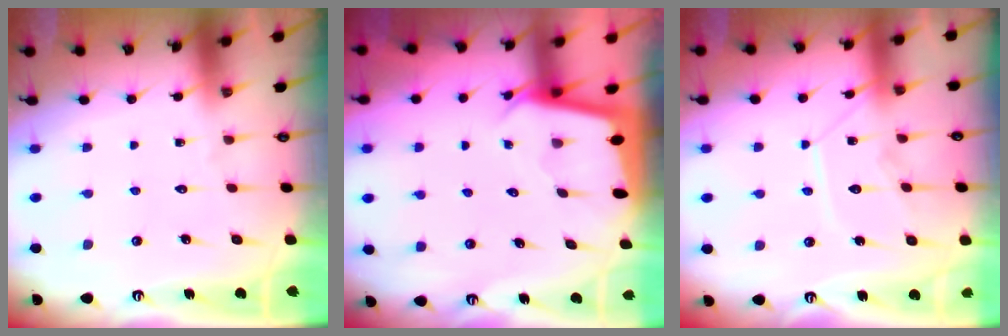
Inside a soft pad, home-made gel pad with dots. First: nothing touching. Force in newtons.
{"total": 2.1, "press": 2.1, "slide": 0.1}
{"total": 10.6, "press": 10.6, "slide": 0.5}